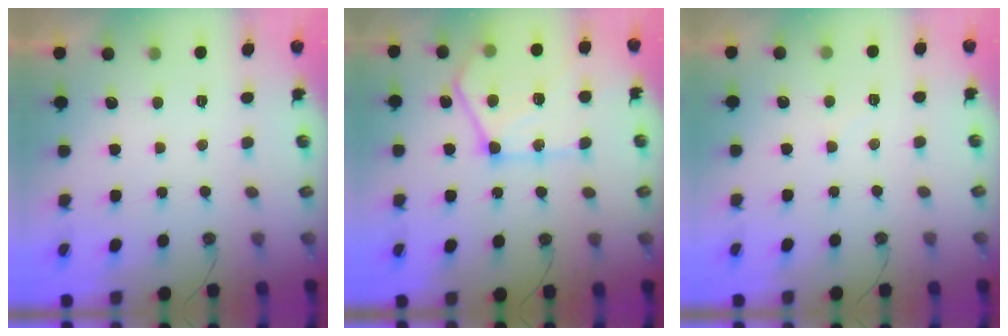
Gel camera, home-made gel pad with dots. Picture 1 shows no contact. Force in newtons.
{"total": 20.6, "press": 20.5, "slide": 2.2}
{"total": 3.5, "press": 3.5, "slide": 0.5}